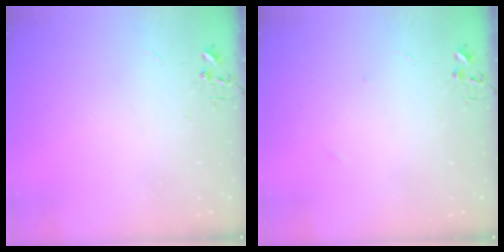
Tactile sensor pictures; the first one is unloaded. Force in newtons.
{"total": 3.8, "press": 3.5, "slide": 1.4}